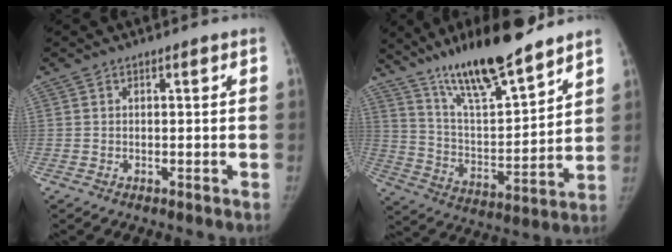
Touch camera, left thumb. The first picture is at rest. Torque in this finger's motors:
{"motor_torque": [0.50, 0.20, 1.42, -1.35, 0.07]}